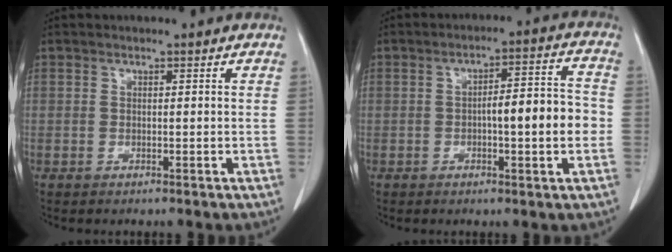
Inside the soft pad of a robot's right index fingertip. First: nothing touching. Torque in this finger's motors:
{"motor_torque": [0.53, -0.27, 0.31, 0.10]}